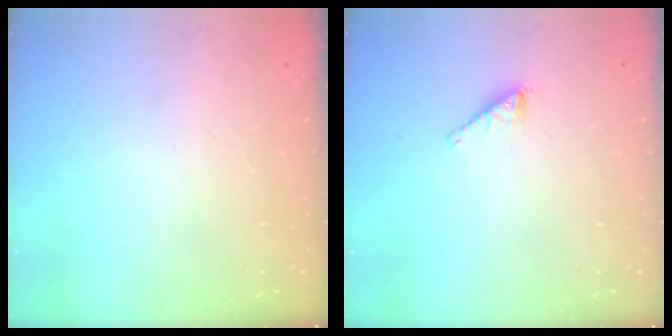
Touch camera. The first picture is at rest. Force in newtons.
{"total": 1.7, "press": 1.7, "slide": 0.2}